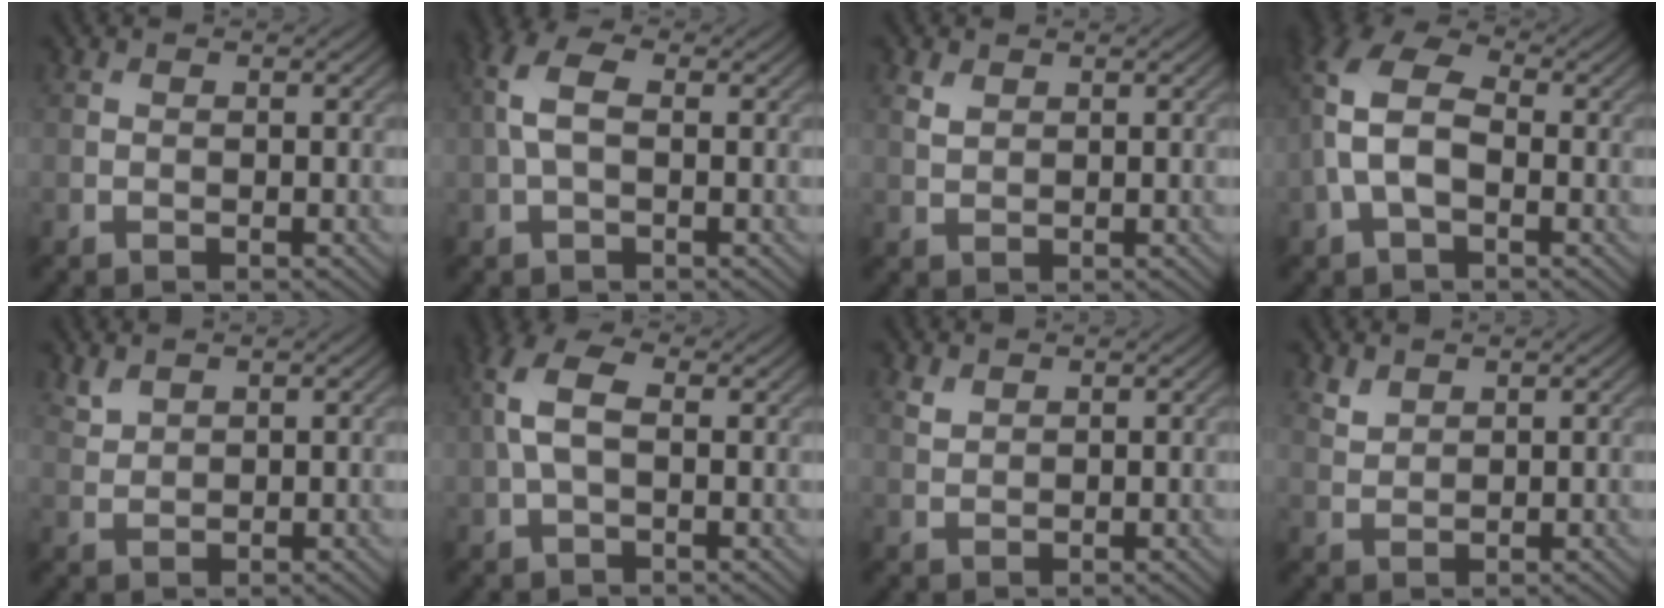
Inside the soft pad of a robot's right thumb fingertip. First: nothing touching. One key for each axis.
{"total": 4.8, "fx": 0.5, "fy": 2.5, "fz": 4.1, "tx": -0.106, "ty": 0.014, "tz": 0.003}
{"total": 1.6, "fx": 1.0, "fy": 0.9, "fz": 0.8, "tx": -0.023, "ty": -0.001, "tz": 0.024}
{"total": 8.3, "fx": -0.4, "fy": 4.9, "fz": 6.7, "tx": -0.164, "ty": 0.017, "tz": -0.020}
{"total": 1.9, "fx": 1.6, "fy": 0.7, "fz": 0.7, "tx": -0.026, "ty": 0.001, "tz": 0.042}
{"total": 6.1, "fx": 0.7, "fy": 3.2, "fz": 5.2, "tx": -0.133, "ty": 0.016, "tz": 0.004}
{"total": 1.4, "fx": 1.2, "fy": 0.6, "fz": 0.5, "tx": -0.019, "ty": -0.001, "tz": 0.029}
{"total": 2.1, "fx": 1.7, "fy": 0.8, "fz": 0.8, "tx": -0.025, "ty": -0.001, "tz": 0.043}